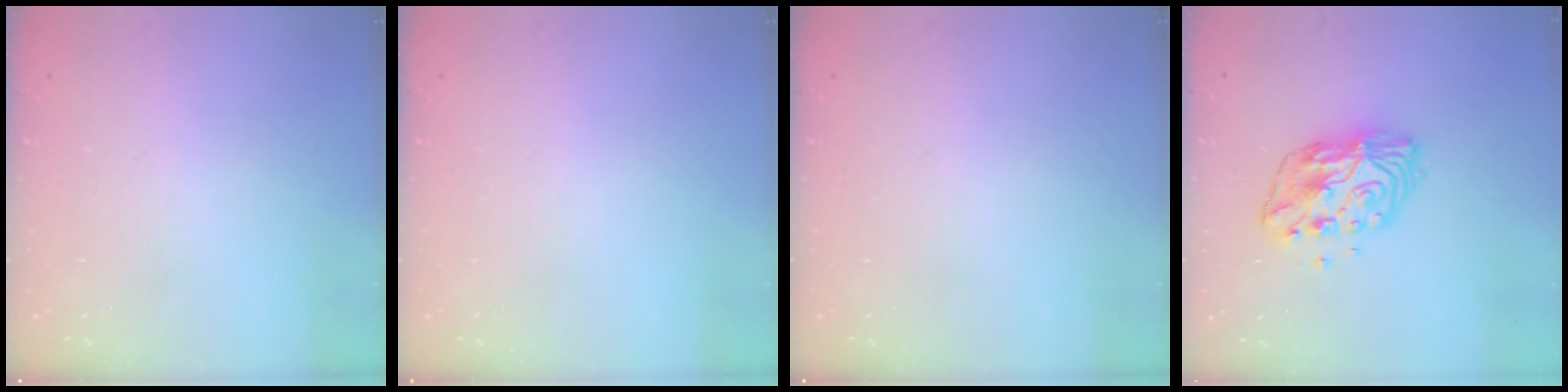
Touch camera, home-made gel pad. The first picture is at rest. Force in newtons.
{"total": 0.0}
{"total": 0.0}
{"total": 12.5, "press": 12.5, "slide": 1.0}